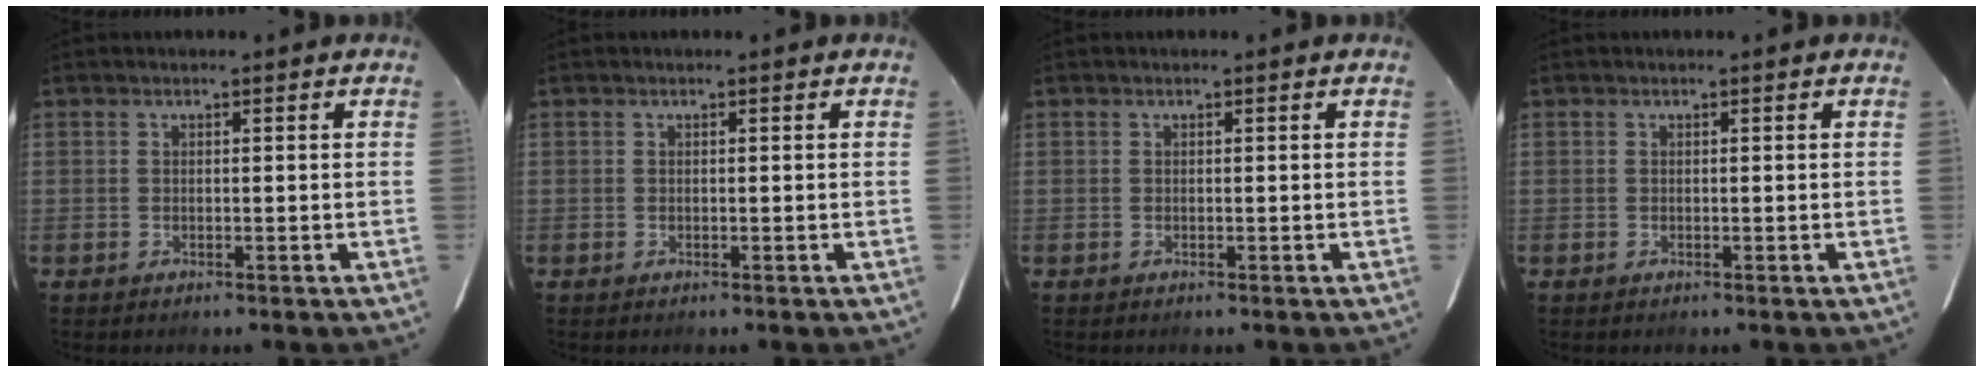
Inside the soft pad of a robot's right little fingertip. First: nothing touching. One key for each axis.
{"total": 0.0}
{"total": 0.0}
{"total": 0.0}